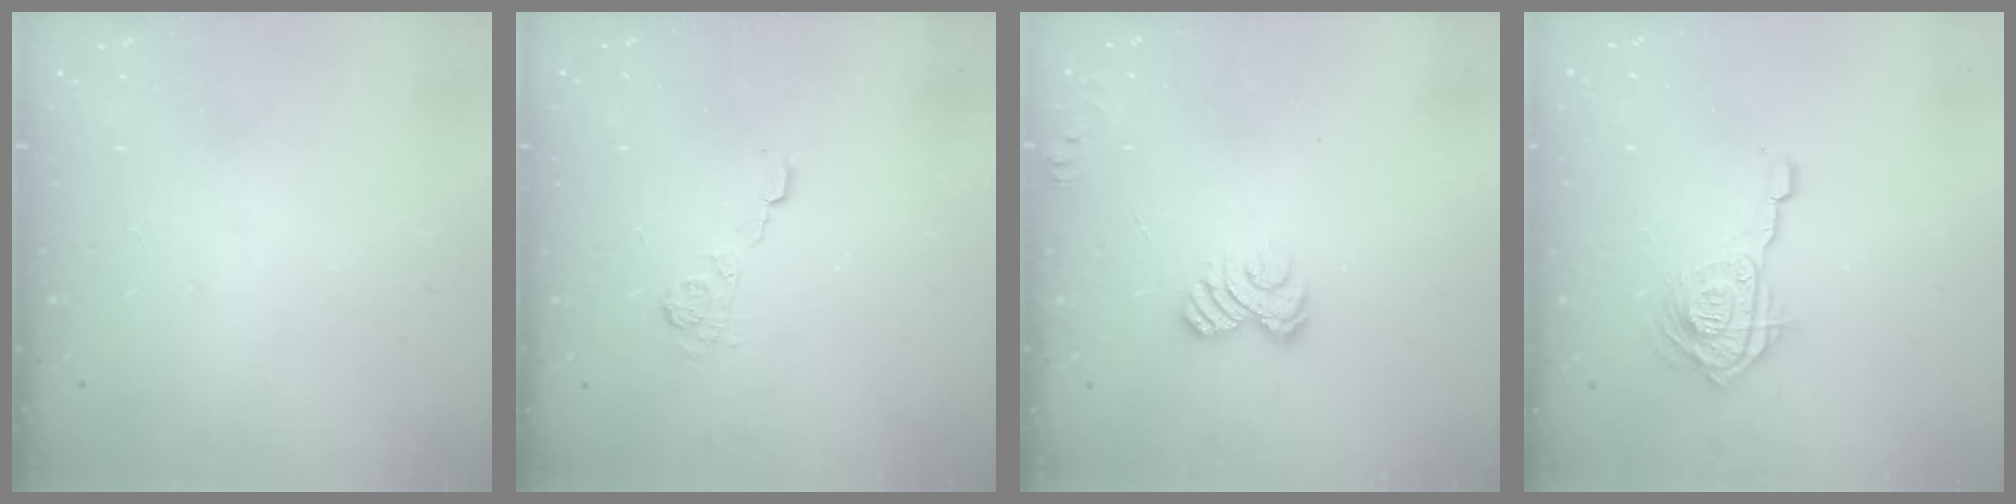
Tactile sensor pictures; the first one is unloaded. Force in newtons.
{"total": 5.2, "press": 5.2, "slide": 0.4}
{"total": 6.0, "press": 5.8, "slide": 1.3}
{"total": 12.8, "press": 12.7, "slide": 1.4}